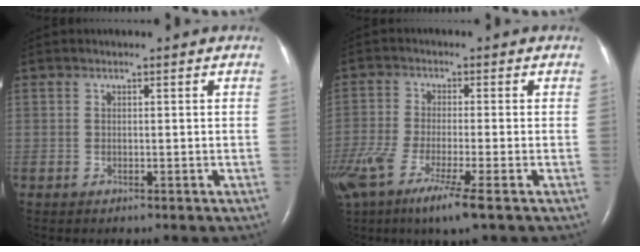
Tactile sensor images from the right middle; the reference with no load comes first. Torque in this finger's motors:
{"motor_torque": [1.01, -0.81, 0.26, 0.10]}